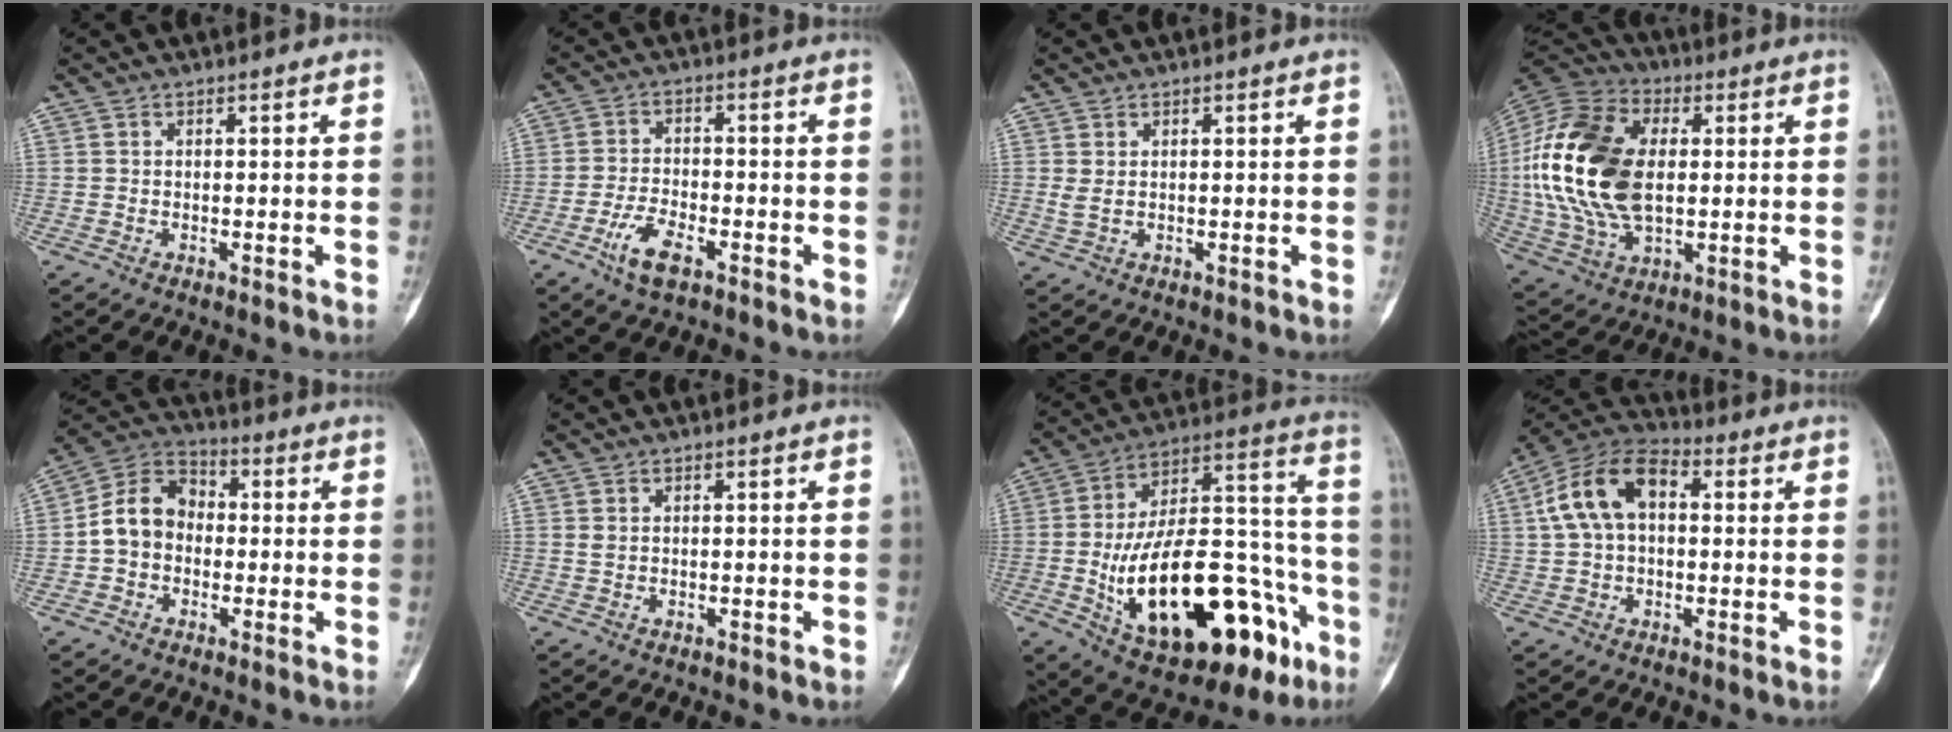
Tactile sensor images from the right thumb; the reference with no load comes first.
{"total": 6.6, "force": [-3.6, 2.8, 4.7], "torque": [-0.094, 0.014, -0.066]}
{"total": 1.6, "force": [0.4, 0.8, 1.4], "torque": [-0.035, 0.005, 0.016]}
{"total": 24.1, "force": [1.7, 14.7, 19.1], "torque": [-0.394, -0.005, 0.031]}
{"total": 10.0, "force": [-1.0, 8.0, 5.9], "torque": [-0.093, 0.037, -0.034]}
{"total": 0.5, "force": [0.1, 0.3, 0.4], "torque": [-0.014, -0.001, 0.002]}
{"total": 33.3, "force": [-12.0, 14.4, 27.4], "torque": [-0.426, 0.049, -0.168]}
{"total": 12.6, "force": [1.8, 7.9, 9.6], "torque": [-0.177, 0.036, 0.022]}